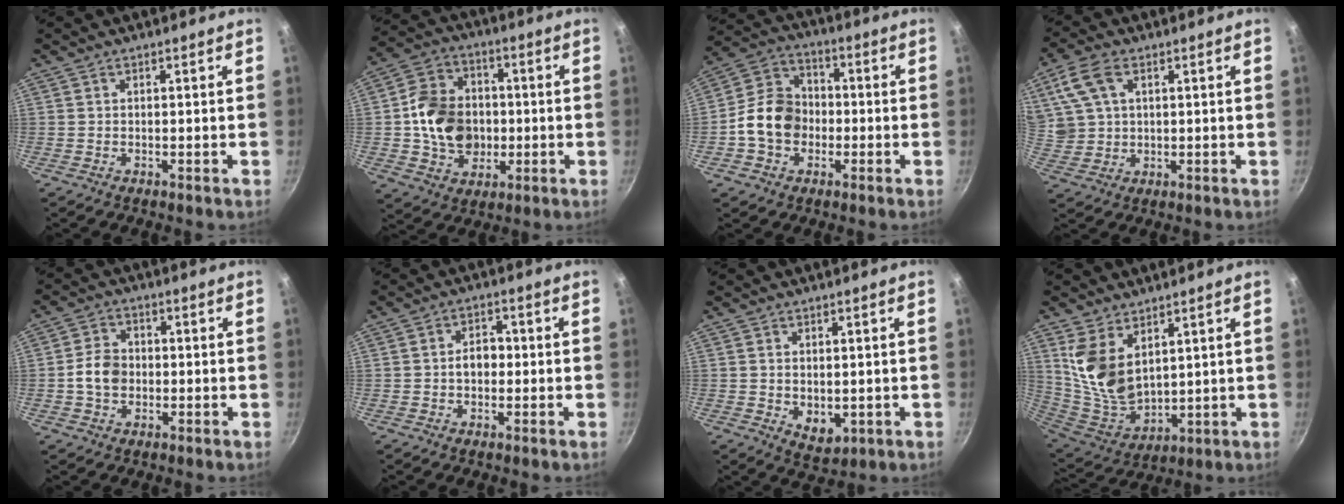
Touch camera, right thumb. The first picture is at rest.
{"total": 15.0, "force": [-0.4, 12.2, 8.8], "torque": [-0.125, 0.024, -0.005]}
{"total": 12.0, "force": [-2.1, 9.7, 6.8], "torque": [-0.092, 0.031, -0.056]}
{"total": 9.6, "force": [3.6, 6.4, 6.2], "torque": [-0.114, -0.005, 0.075]}
{"total": 6.1, "force": [-0.9, 4.8, 3.6], "torque": [-0.048, 0.018, -0.024]}
{"total": 4.2, "force": [-0.4, 3.1, 2.9], "torque": [-0.020, 0.015, -0.009]}
{"total": 5.2, "force": [-0.3, 3.6, 3.8], "torque": [-0.051, -0.015, 0.004]}
{"total": 12.4, "force": [5.4, 7.3, 8.5], "torque": [-0.156, -0.054, 0.123]}